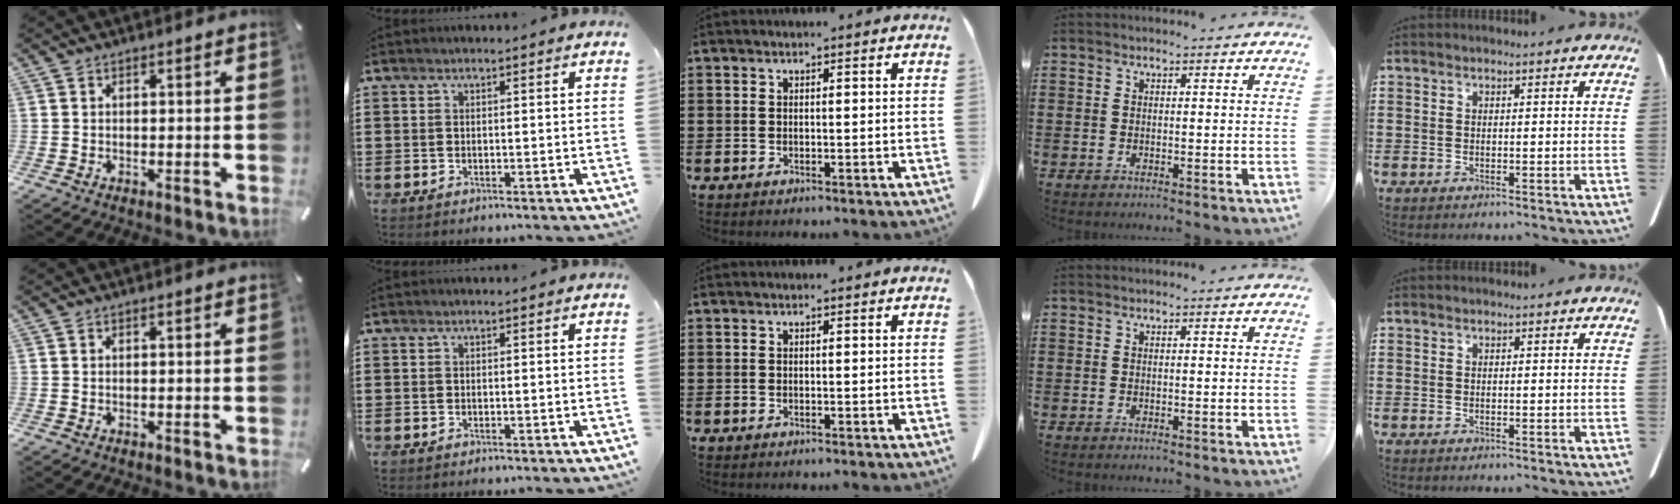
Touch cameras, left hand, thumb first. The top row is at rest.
{}